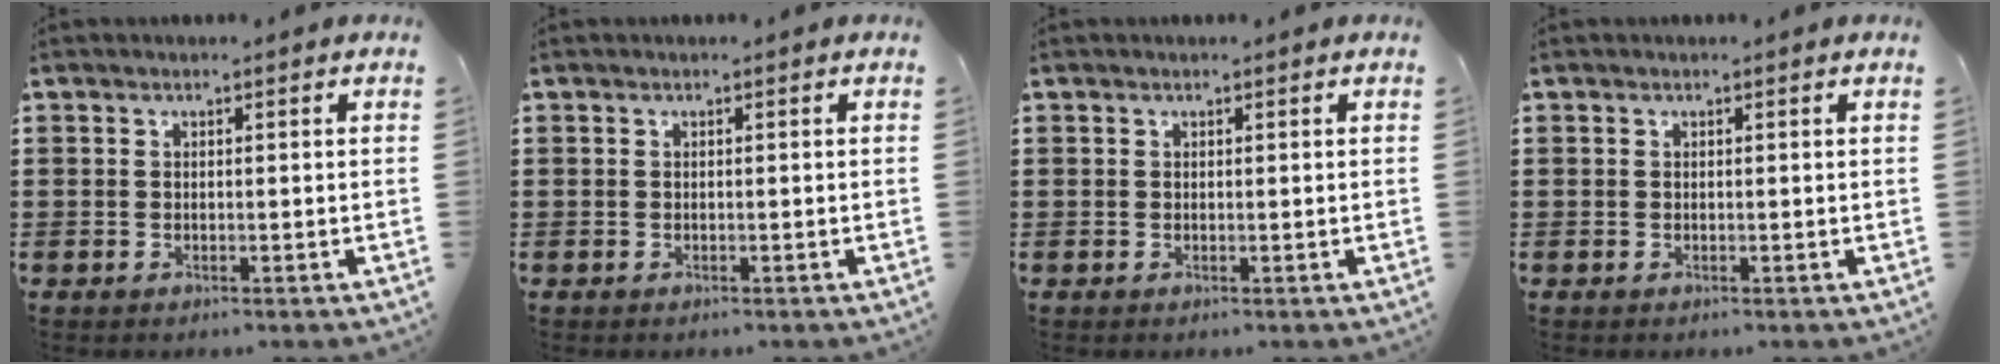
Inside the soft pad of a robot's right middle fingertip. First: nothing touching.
{"total": 0.0}
{"total": 0.0}
{"total": 0.0}